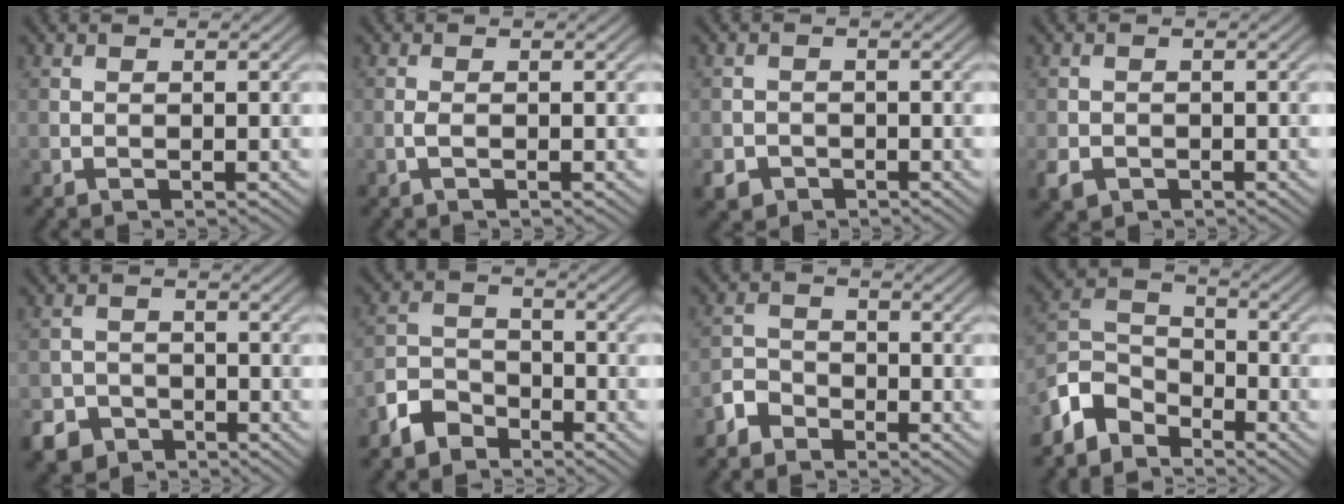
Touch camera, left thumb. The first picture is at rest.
{"total": 0.9, "force": [-0.2, 0.1, 0.8], "torque": [-0.021, 0.002, -0.008]}
{"total": 2.4, "force": [-1.4, 1.8, 0.7], "torque": [-0.016, -0.008, -0.033]}
{"total": 2.3, "force": [-1.1, 1.8, 1.0], "torque": [-0.027, -0.011, -0.028]}
{"total": 4.6, "force": [-3.2, 3.0, 1.1], "torque": [-0.019, -0.002, -0.062]}
{"total": 5.4, "force": [-3.9, 3.0, 2.0], "torque": [-0.049, 0.000, -0.096]}
{"total": 3.3, "force": [-2.5, 1.8, 0.9], "torque": [-0.020, 0.002, -0.068]}
{"total": 6.4, "force": [-5.0, 3.1, 2.5], "torque": [-0.056, -0.001, -0.122]}